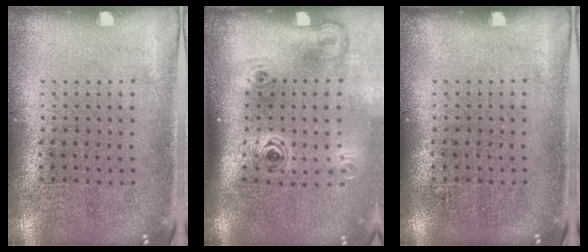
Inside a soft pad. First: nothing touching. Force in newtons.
{"total": 2.1, "press": 1.4, "slide": 1.6}
{"total": 0.0}